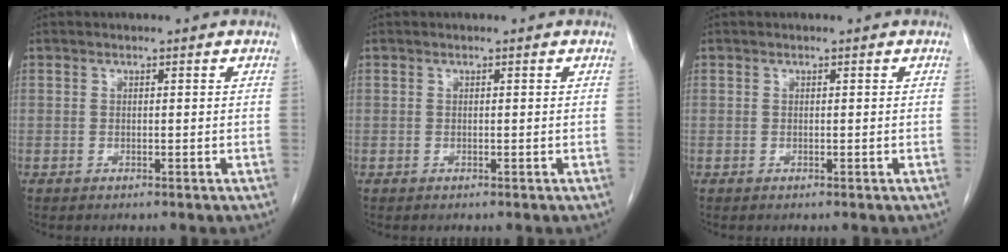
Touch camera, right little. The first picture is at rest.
{"total": 0.0}
{"total": 0.0}